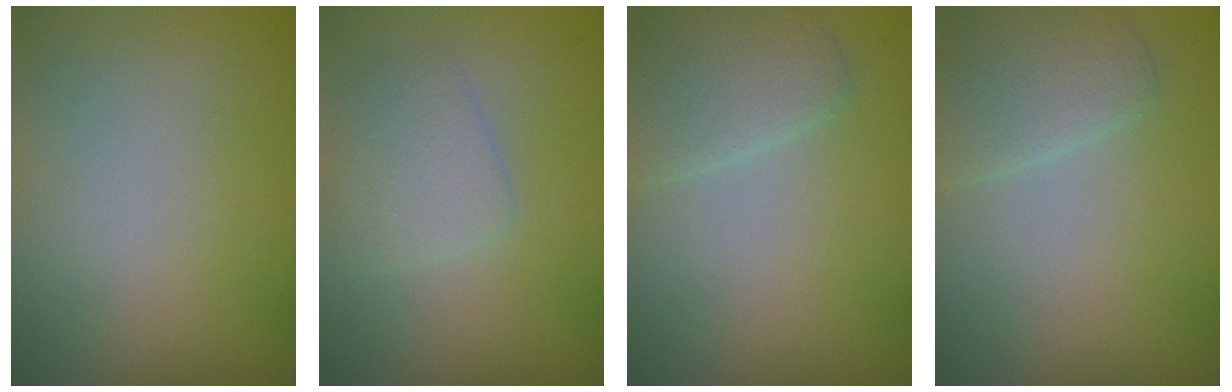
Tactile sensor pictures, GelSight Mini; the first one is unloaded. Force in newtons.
{"total": 2.2, "press": 2.2, "slide": 0.1}
{"total": 2.6, "press": 2.6, "slide": 0.2}
{"total": 2.6, "press": 2.6, "slide": 0.2}